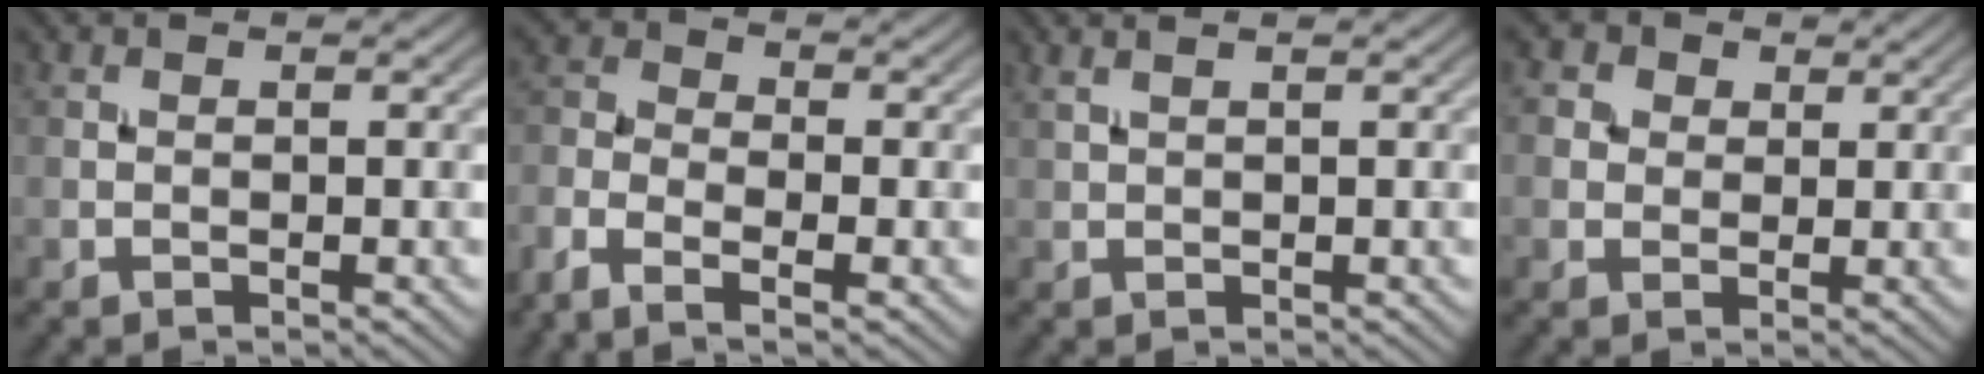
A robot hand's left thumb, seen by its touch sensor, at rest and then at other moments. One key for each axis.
{"total": 5.2, "fx": -3.4, "fy": 2.0, "fz": 3.4, "tx": -0.083, "ty": -0.011, "tz": -0.082}
{"total": 1.5, "fx": 1.1, "fy": 0.3, "fz": 1.0, "tx": -0.023, "ty": 0.006, "tz": 0.021}
{"total": 4.1, "fx": 1.9, "fy": 3.3, "fz": 1.5, "tx": -0.054, "ty": -0.005, "tz": 0.024}